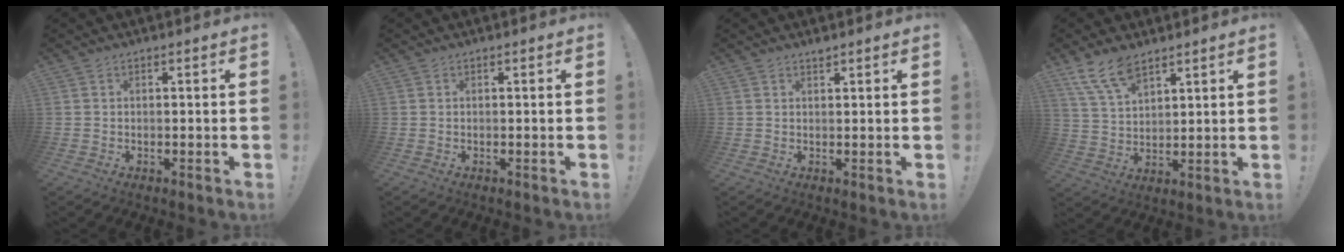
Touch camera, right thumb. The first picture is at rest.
{"total": 0.0}
{"total": 1.0, "force": [0.9, 0.0, 0.2], "torque": [0.011, -0.008, 0.015]}
{"total": 9.1, "force": [7.0, 3.7, 4.6], "torque": [-0.094, -0.033, 0.135]}